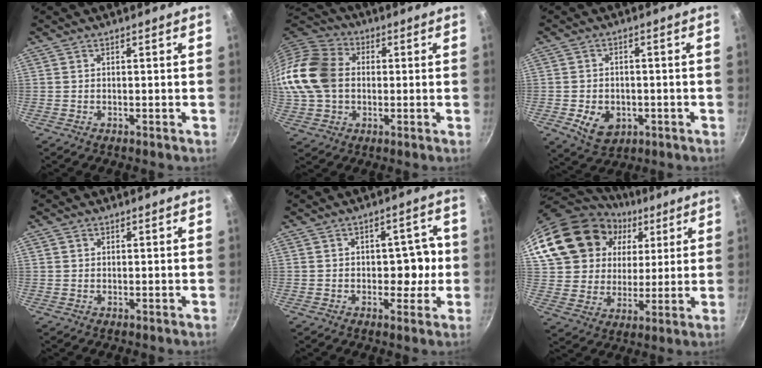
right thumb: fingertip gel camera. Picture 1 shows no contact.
{"total": 17.3, "force": [0.7, 13.3, 11.0], "torque": [-0.212, 0.027, 0.003]}
{"total": 7.6, "force": [-2.2, 5.7, 4.6], "torque": [-0.060, 0.002, -0.024]}
{"total": 1.2, "force": [0.5, 1.0, 0.4], "torque": [-0.005, 0.002, 0.006]}
{"total": 6.2, "force": [-0.5, 4.5, 4.2], "torque": [-0.005, 0.014, -0.008]}
{"total": 23.1, "force": [10.6, 17.2, 11.4], "torque": [-0.200, 0.002, 0.198]}